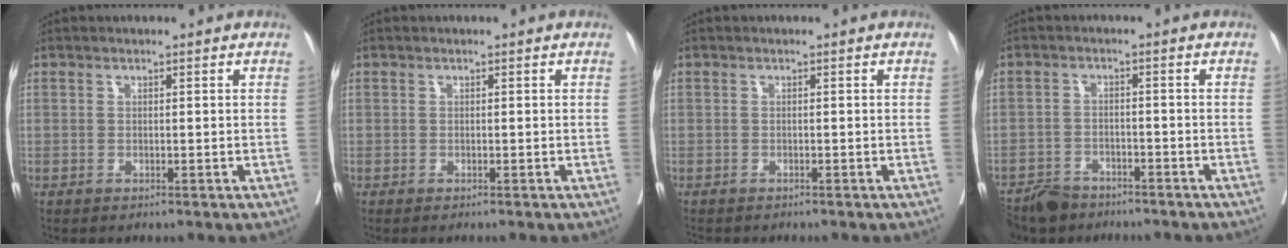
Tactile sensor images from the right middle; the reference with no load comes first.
{"total": 1.1, "force": [-1.0, 0.1, 0.5], "torque": [-0.005, -0.002, -0.015]}
{"total": 2.6, "force": [-2.3, 0.6, 0.9], "torque": [-0.024, -0.008, -0.033]}
{"total": 6.3, "force": [-5.6, 2.6, 1.2], "torque": [-0.018, -0.009, -0.096]}